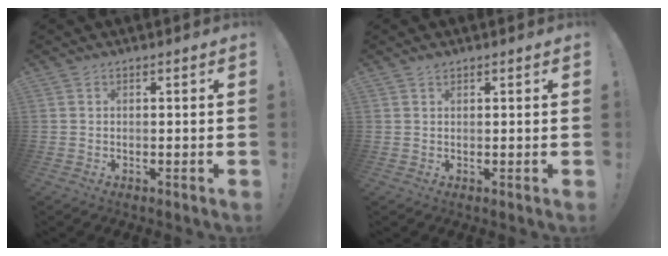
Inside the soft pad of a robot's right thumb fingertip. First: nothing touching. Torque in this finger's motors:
{"motor_torque": [-0.03, 0.05, 0.04, -0.08, -0.01]}